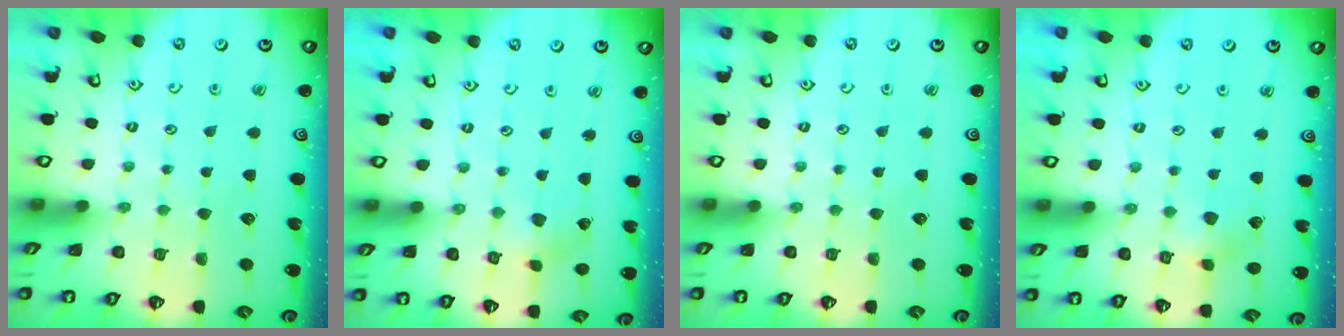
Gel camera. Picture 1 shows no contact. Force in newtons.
{"total": 2.6, "press": 2.6, "slide": 0.4}
{"total": 0.0}
{"total": 3.8, "press": 3.7, "slide": 0.7}